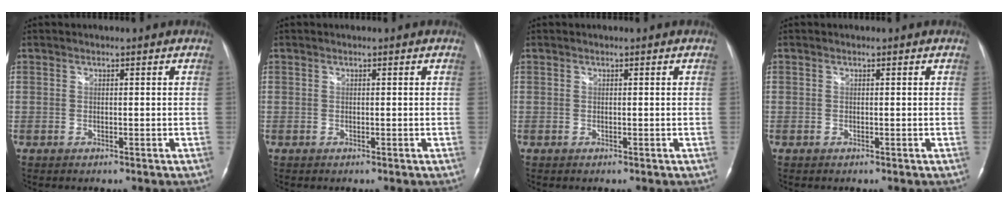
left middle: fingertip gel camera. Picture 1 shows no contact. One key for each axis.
{"total": 0.0}
{"total": 0.0}
{"total": 0.0}